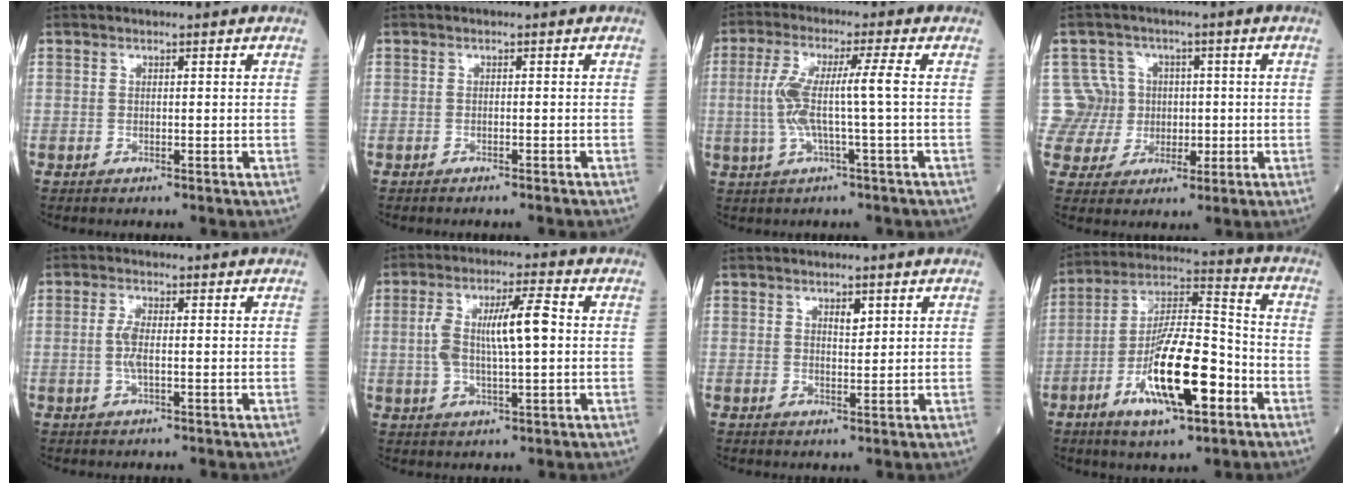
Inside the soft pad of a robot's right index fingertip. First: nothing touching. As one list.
[{"total": 2.2, "force": [-2.0, -0.2, 0.9], "torque": [-0.014, 0.000, -0.024]}, {"total": 7.3, "force": [-0.2, -0.4, 7.3], "torque": [-0.156, 0.014, -0.003]}, {"total": 7.4, "force": [0.9, 7.3, -0.1], "torque": [0.010, 0.027, 0.025]}, {"total": 2.6, "force": [-0.2, 0.6, 2.6], "torque": [-0.061, 0.001, -0.002]}, {"total": 9.3, "force": [0.8, 1.9, 9.1], "torque": [-0.178, 0.021, 0.019]}, {"total": 1.9, "force": [1.0, 0.7, 1.4], "torque": [-0.022, -0.002, 0.017]}, {"total": 16.0, "force": [-6.0, 3.8, 14.3], "torque": [-0.272, 0.000, -0.099]}]